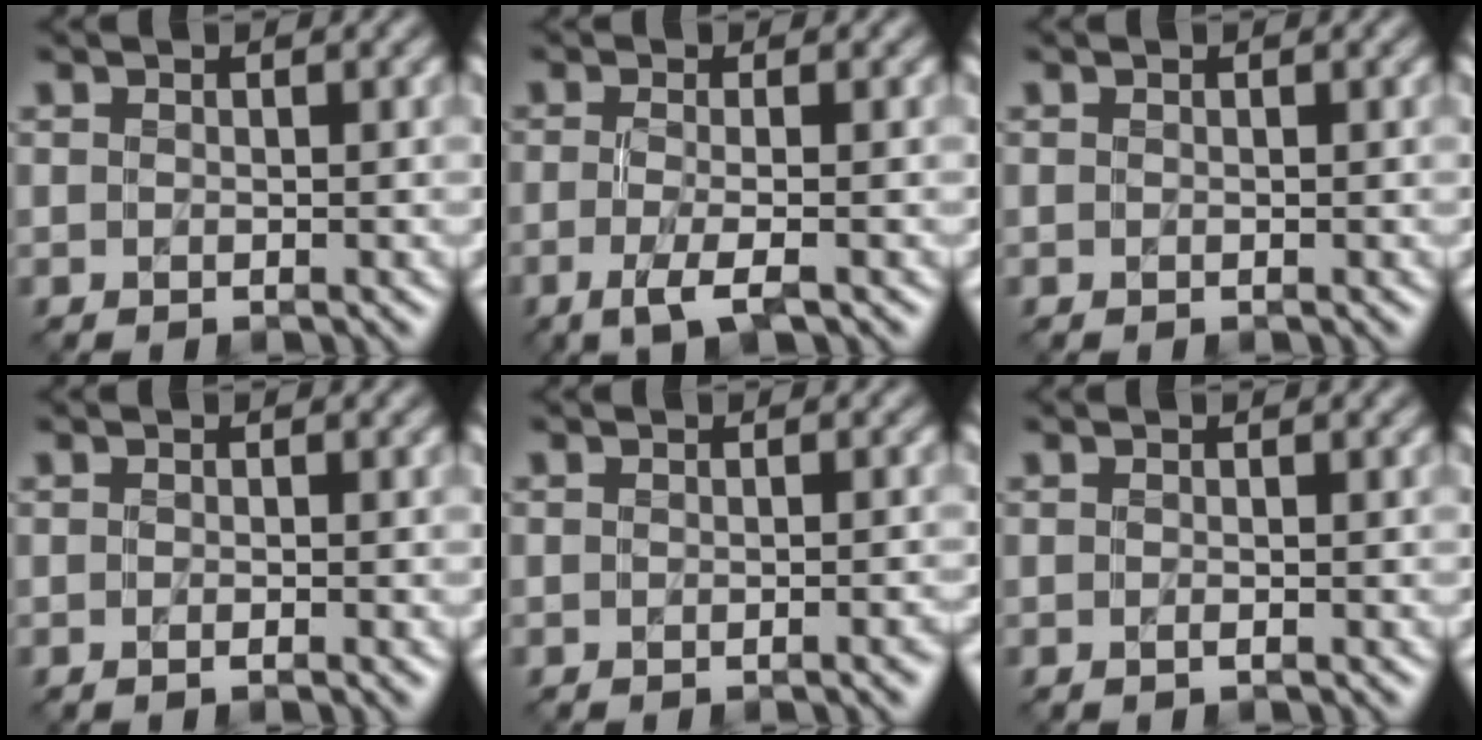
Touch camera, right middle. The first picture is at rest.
{"total": 3.4, "force": [-1.3, 0.9, 3.0], "torque": [-0.056, -0.010, -0.031]}
{"total": 0.0}
{"total": 1.2, "force": [-0.3, 0.3, 1.1], "torque": [-0.010, -0.003, -0.007]}
{"total": 1.1, "force": [-0.5, 0.2, 1.0], "torque": [-0.010, 0.000, -0.007]}
{"total": 0.7, "force": [-0.2, 0.3, 0.6], "torque": [-0.008, -0.003, -0.005]}